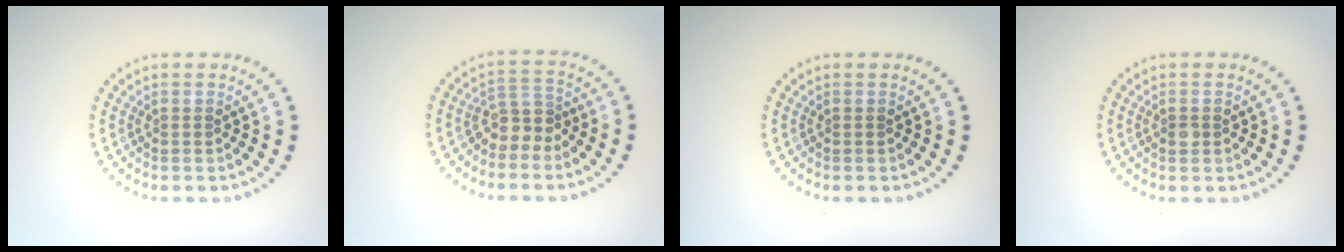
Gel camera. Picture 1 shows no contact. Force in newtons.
{"total": 2.6, "press": 2.0, "slide": 1.6}
{"total": 0.0}
{"total": 0.9, "press": 0.9, "slide": 0.0}